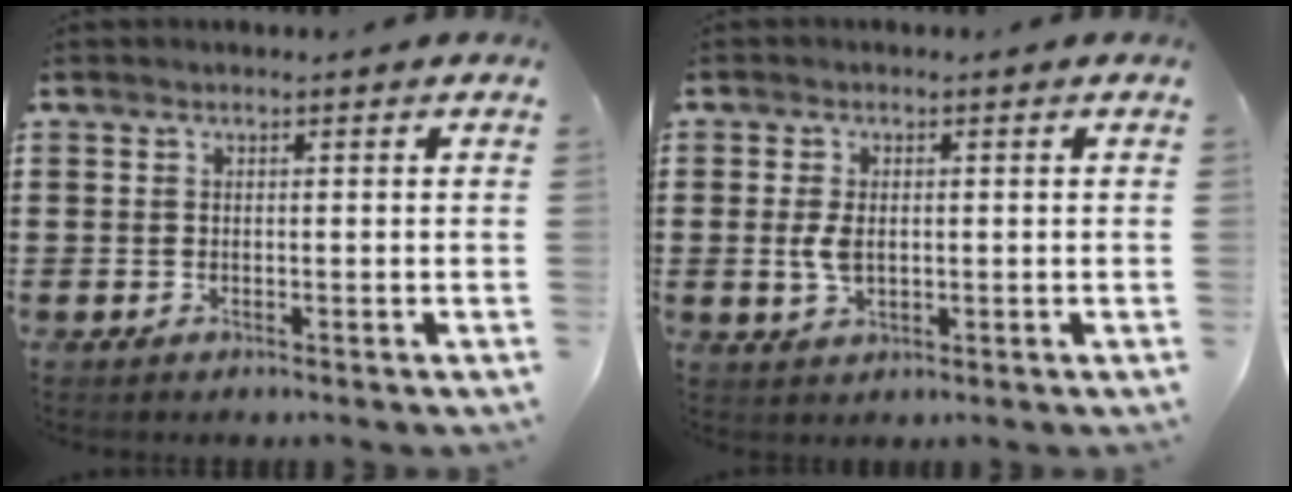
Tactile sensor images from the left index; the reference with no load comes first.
{"total": 3.4, "force": [0.1, 1.9, 2.8], "torque": [-0.079, -0.003, -0.006]}